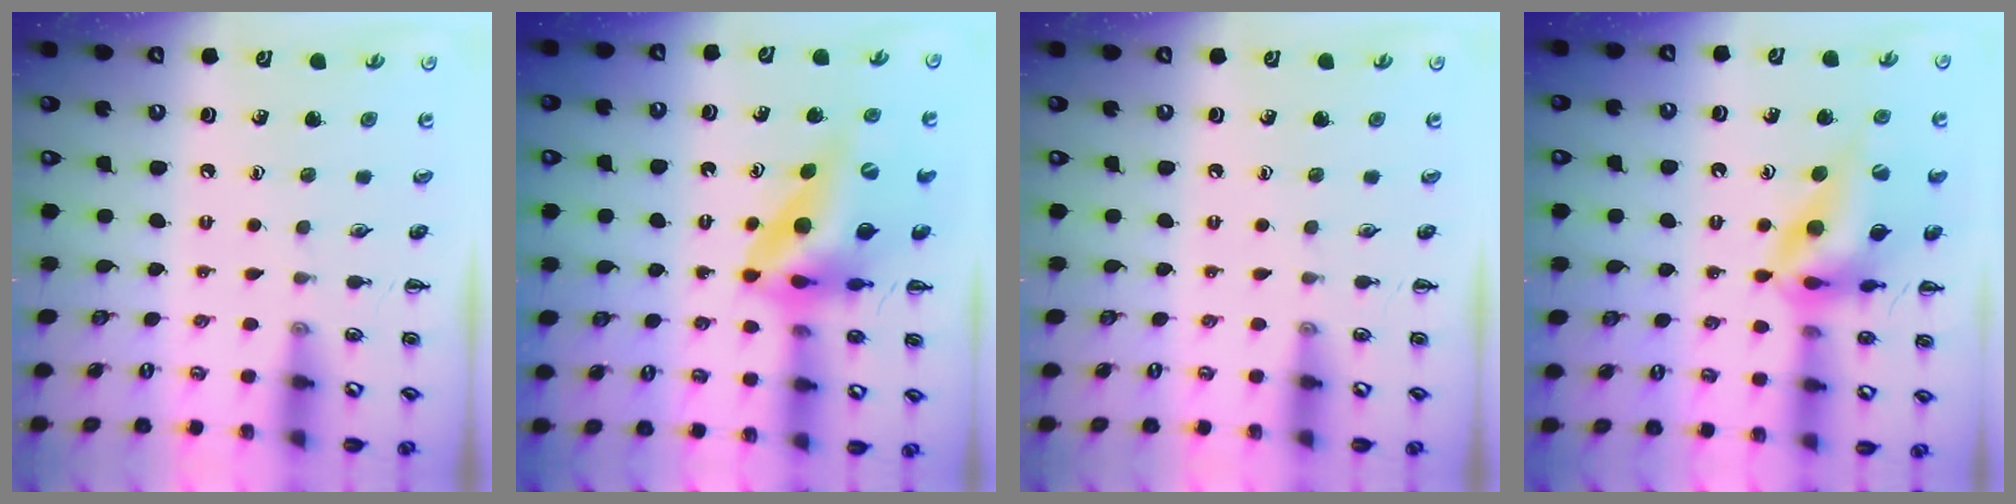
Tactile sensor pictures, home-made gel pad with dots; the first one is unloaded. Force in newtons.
{"total": 13.1, "press": 12.4, "slide": 4.1}
{"total": 0.0}
{"total": 15.1, "press": 14.4, "slide": 4.5}